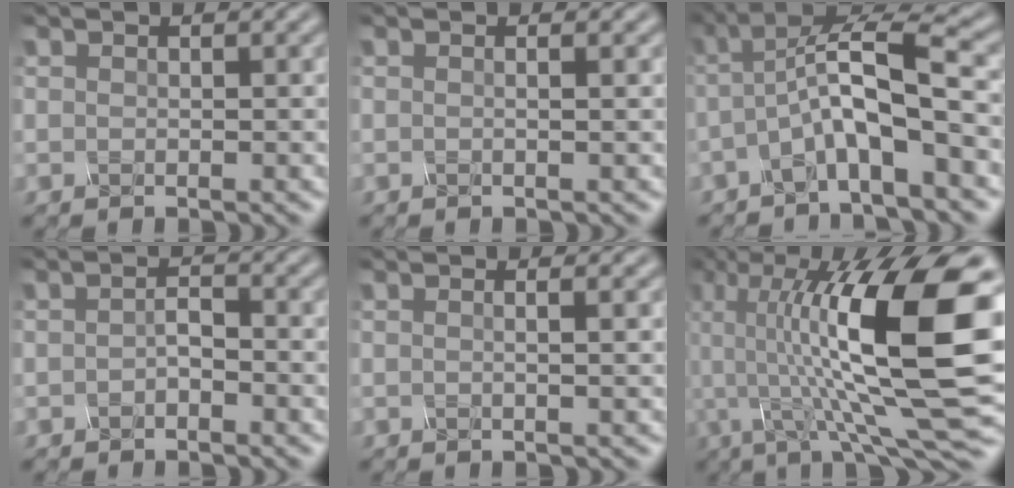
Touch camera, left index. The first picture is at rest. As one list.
[{"total": 1.3, "force": [0.1, 0.6, 1.2], "torque": [-0.008, -0.001, -0.017]}, {"total": 5.9, "force": [-1.3, 1.2, 5.6], "torque": [-0.105, 0.017, -0.032]}, {"total": 1.0, "force": [-0.7, 0.3, 0.7], "torque": [-0.018, 0.000, -0.012]}, {"total": 2.0, "force": [0.3, 0.9, 1.7], "torque": [-0.012, 0.003, -0.024]}, {"total": 16.4, "force": [2.2, 4.4, 15.6], "torque": [-0.270, 0.008, 0.040]}]